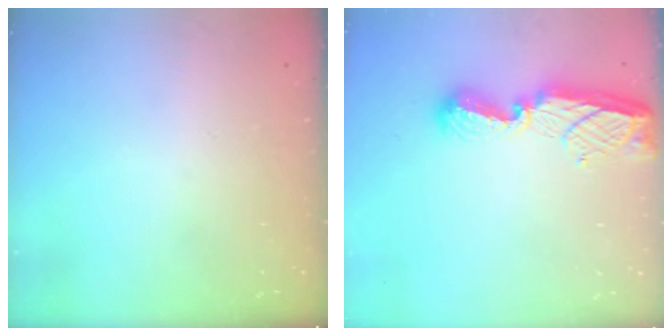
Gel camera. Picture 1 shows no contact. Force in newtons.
{"total": 13.5, "press": 13.5, "slide": 0.9}